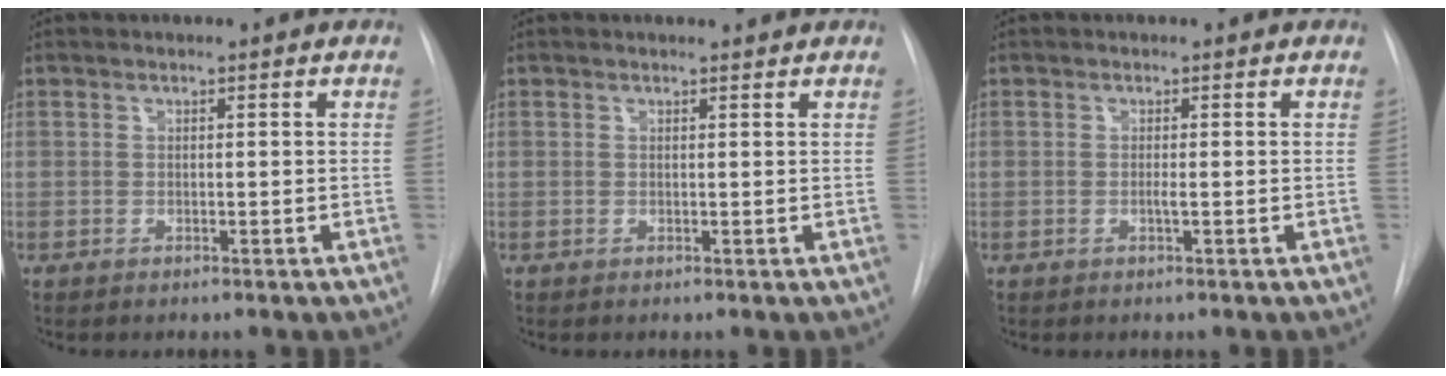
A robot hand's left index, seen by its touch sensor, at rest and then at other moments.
{"total": 0.8, "force": [0.8, 0.0, -0.1], "torque": [-0.007, 0.001, 0.011]}
{"total": 0.7, "force": [-0.2, -0.1, 0.6], "torque": [-0.012, -0.001, -0.004]}